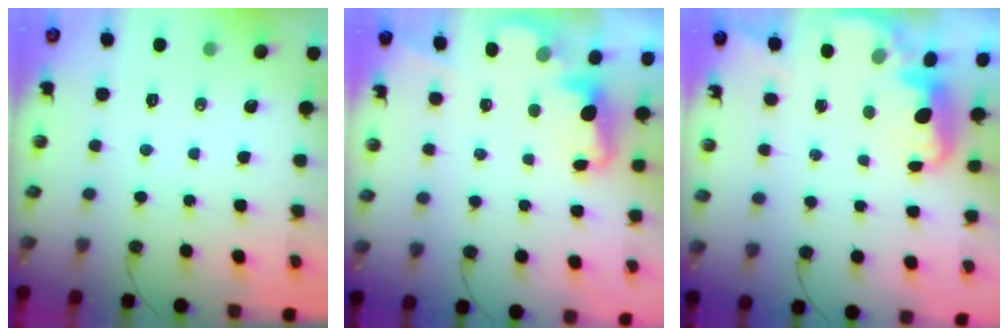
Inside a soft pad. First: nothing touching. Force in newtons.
{"total": 2.5, "press": 2.4, "slide": 0.5}
{"total": 1.9, "press": 1.9, "slide": 0.5}